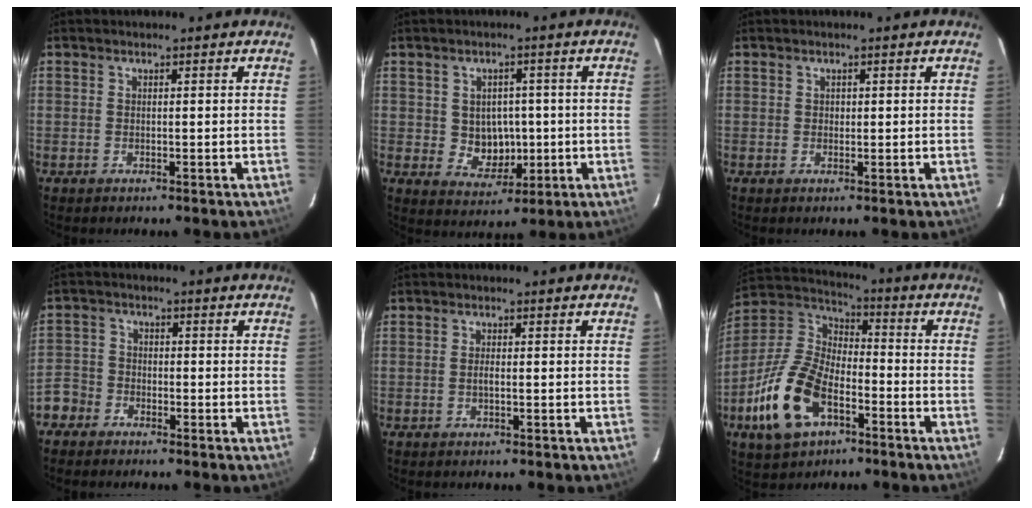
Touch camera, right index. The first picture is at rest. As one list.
[{"total": 6.3, "force": [-0.2, 5.7, 2.7], "torque": [-0.051, 0.006, 0.014]}, {"total": 0.7, "force": [0.1, 0.7, 0.0], "torque": [0.003, 0.002, 0.002]}, {"total": 5.6, "force": [-3.5, 4.3, 0.2], "torque": [-0.004, 0.025, -0.075]}, {"total": 0.9, "force": [-0.3, 0.2, 0.9], "torque": [-0.017, -0.001, -0.005]}, {"total": 17.9, "force": [-8.2, 10.1, 12.3], "torque": [-0.275, -0.005, -0.153]}]